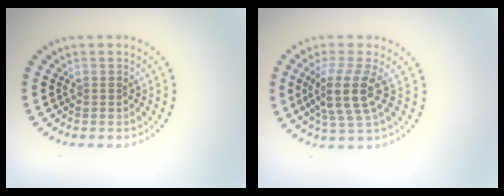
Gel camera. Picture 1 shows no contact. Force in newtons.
{"total": 4.0, "press": 3.2, "slide": 2.5}